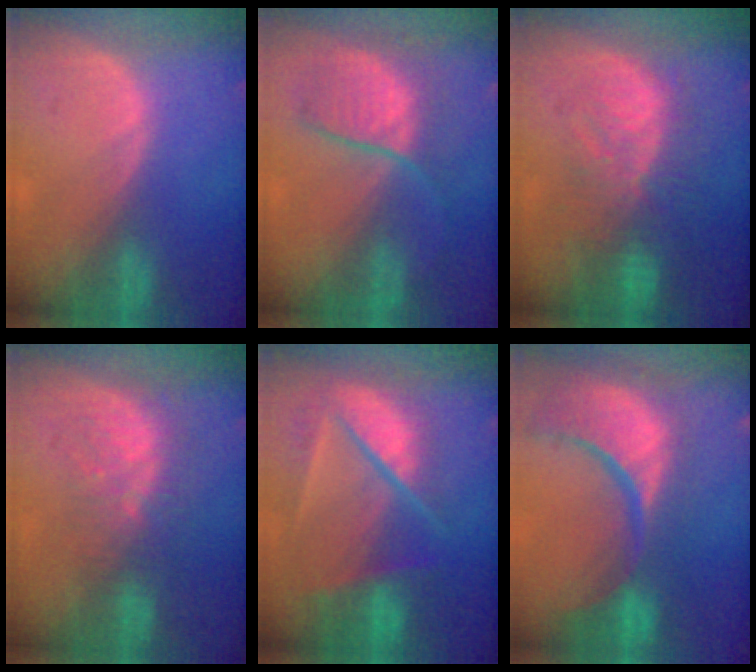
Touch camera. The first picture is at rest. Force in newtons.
{"total": 7.2, "press": 7.2, "slide": 0.3}
{"total": 9.6, "press": 9.0, "slide": 3.3}
{"total": 7.5, "press": 6.9, "slide": 3.0}
{"total": 9.8, "press": 8.3, "slide": 5.2}
{"total": 15.3, "press": 12.1, "slide": 9.5}